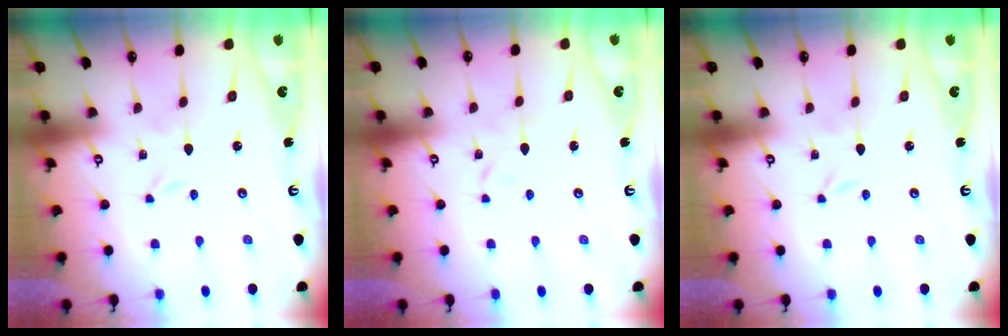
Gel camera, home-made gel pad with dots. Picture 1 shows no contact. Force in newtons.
{"total": 2.1, "press": 2.1, "slide": 0.3}
{"total": 0.0}